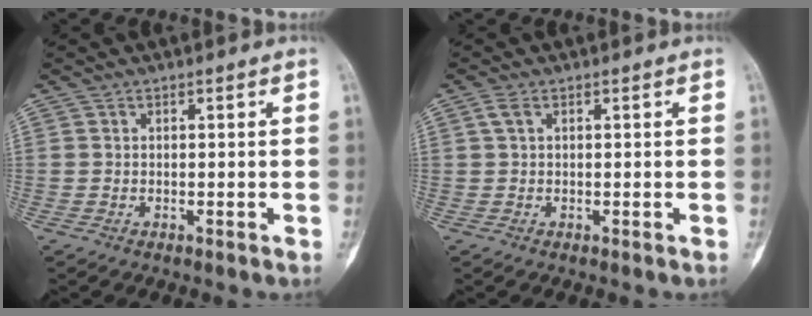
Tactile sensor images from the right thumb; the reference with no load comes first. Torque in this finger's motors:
{"motor_torque": [0.28, 0.28, 0.09, -0.10, 0.00]}